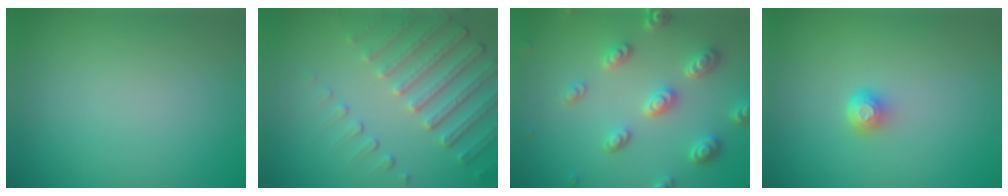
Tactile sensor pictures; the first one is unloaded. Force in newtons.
{"total": 4.8, "press": 3.7, "slide": 3.1}
{"total": 4.6, "press": 3.7, "slide": 2.8}
{"total": 1.6, "press": 1.2, "slide": 1.1}